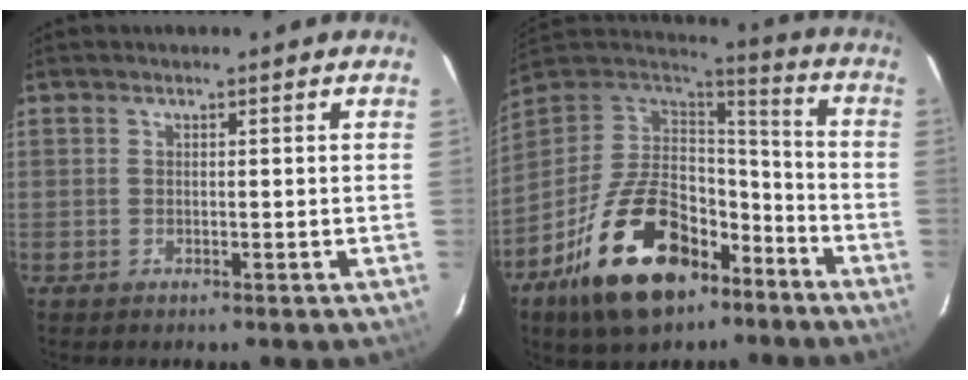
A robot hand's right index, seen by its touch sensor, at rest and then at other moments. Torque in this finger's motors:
{"motor_torque": [1.18, -0.96, 1.06, 0.21]}